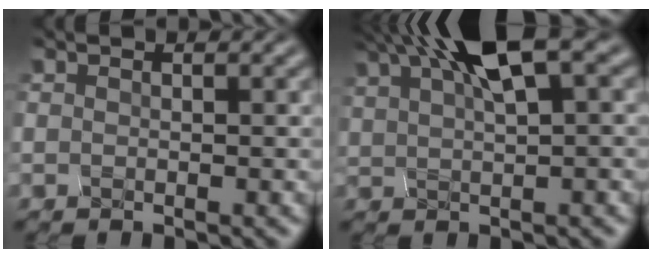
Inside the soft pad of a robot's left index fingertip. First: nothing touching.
{"total": 6.2, "force": [3.9, 0.9, 4.7], "torque": [-0.078, 0.020, 0.085]}